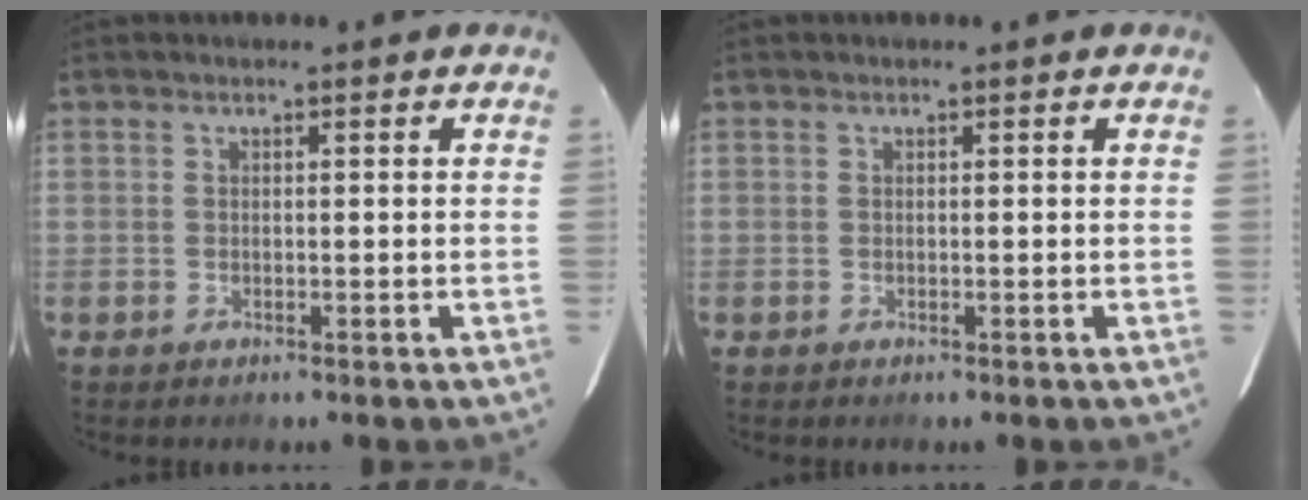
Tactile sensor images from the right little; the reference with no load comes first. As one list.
[{"total": 0.0}]